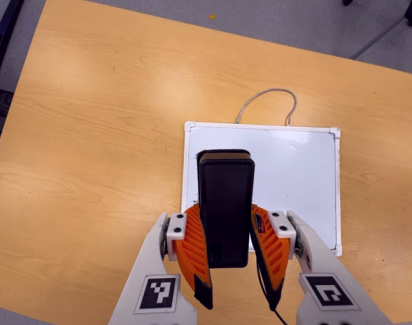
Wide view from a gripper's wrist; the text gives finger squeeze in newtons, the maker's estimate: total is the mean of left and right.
{"total": 8.4, "left": 6.9, "right": 10.0}